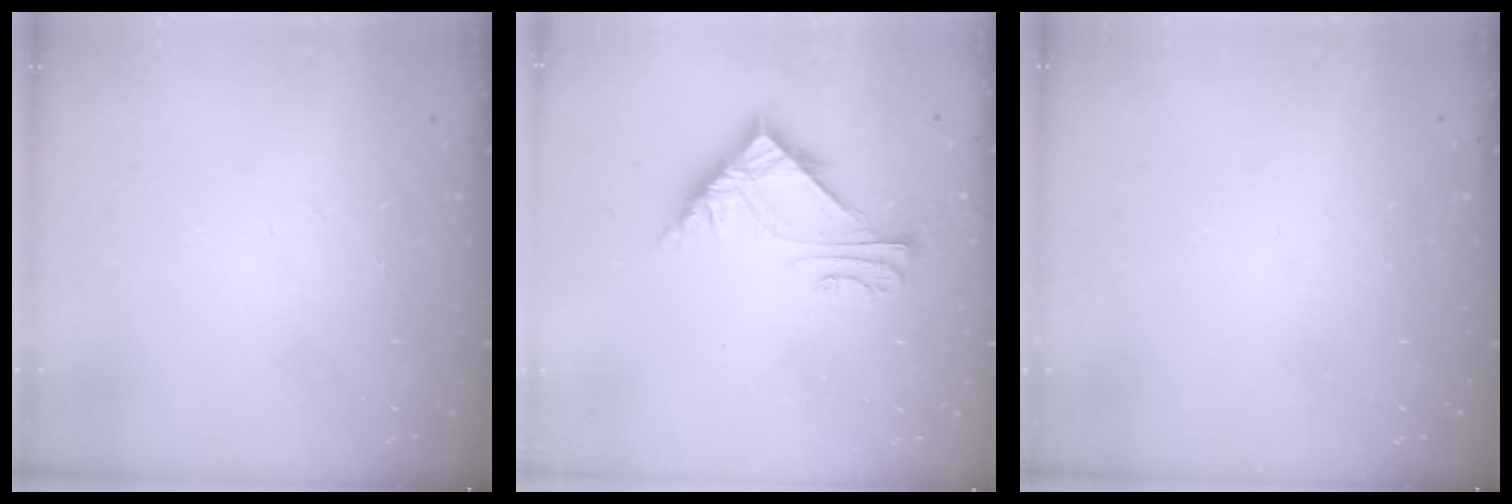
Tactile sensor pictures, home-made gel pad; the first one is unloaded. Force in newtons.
{"total": 7.0, "press": 7.0, "slide": 0.4}
{"total": 0.0}